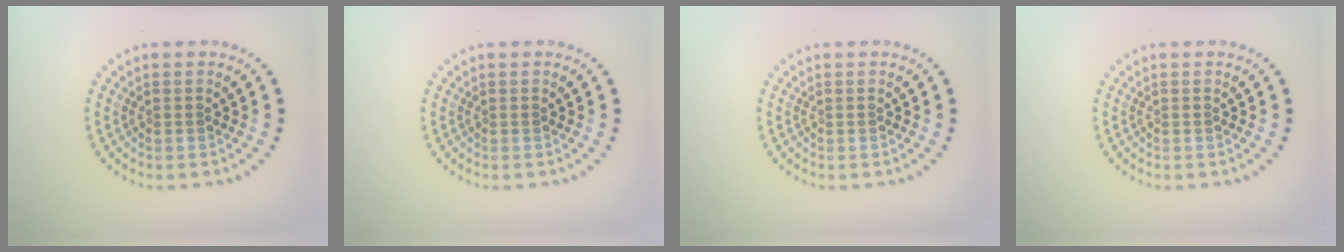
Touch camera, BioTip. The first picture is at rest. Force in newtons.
{"total": 0.0}
{"total": 0.0}
{"total": 0.0}